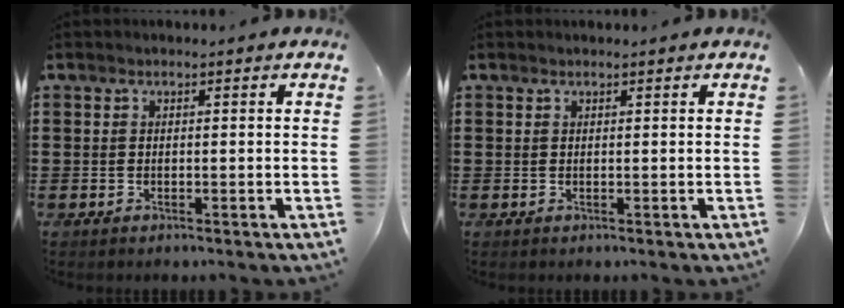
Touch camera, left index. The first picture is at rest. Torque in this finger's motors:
{"motor_torque": [-0.49, 0.87, -0.08, -0.01]}